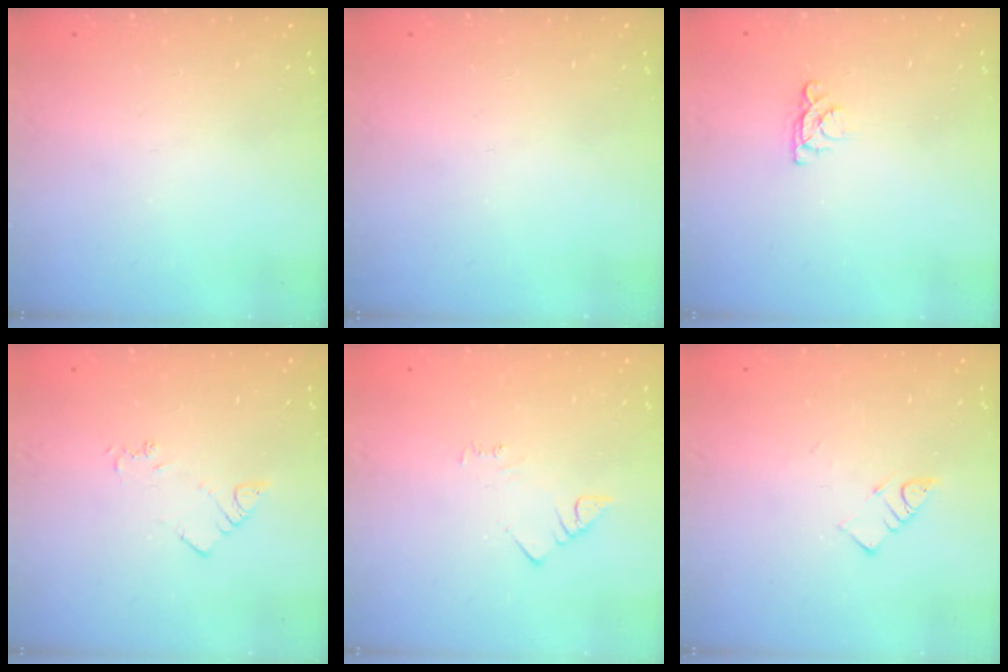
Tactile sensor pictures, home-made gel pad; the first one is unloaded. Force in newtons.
{"total": 0.0}
{"total": 4.0, "press": 4.0, "slide": 0.5}
{"total": 2.3, "press": 2.3, "slide": 0.3}
{"total": 2.5, "press": 2.5, "slide": 0.4}
{"total": 3.9, "press": 3.9, "slide": 0.5}